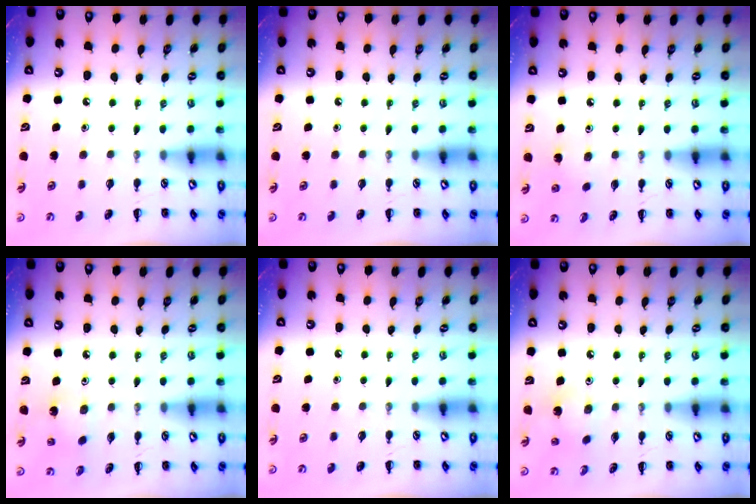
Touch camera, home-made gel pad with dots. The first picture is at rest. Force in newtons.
{"total": 0.0}
{"total": 1.5, "press": 1.4, "slide": 0.5}
{"total": 1.8, "press": 1.7, "slide": 0.8}
{"total": 0.0}
{"total": 2.7, "press": 2.7, "slide": 0.6}